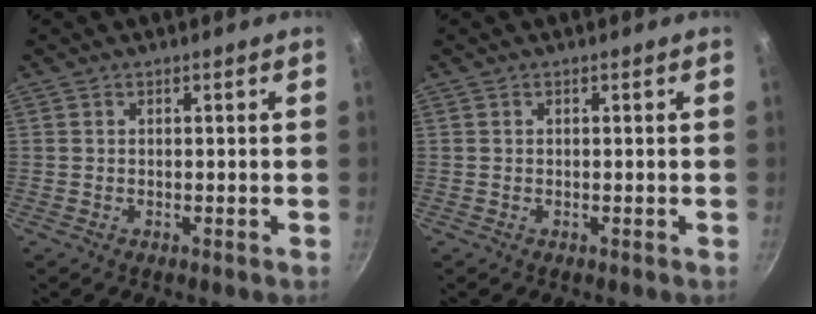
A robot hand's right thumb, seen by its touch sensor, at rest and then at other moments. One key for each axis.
{"total": 0.0}